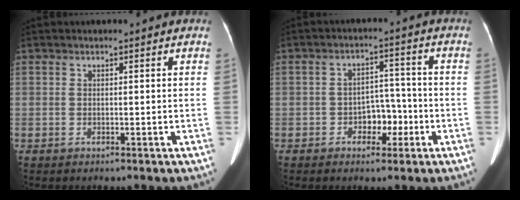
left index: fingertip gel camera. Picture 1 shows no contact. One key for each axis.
{"total": 5.1, "fx": -2.1, "fy": 3.3, "fz": 3.4, "tx": -0.049, "ty": 0.018, "tz": -0.032}